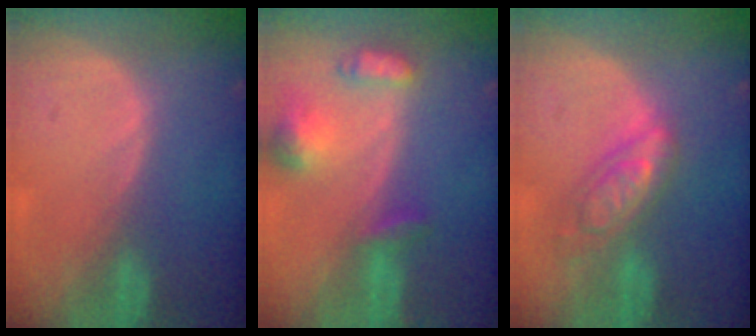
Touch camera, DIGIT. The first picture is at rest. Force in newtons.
{"total": 6.8, "press": 6.4, "slide": 2.3}
{"total": 6.3, "press": 6.3, "slide": 0.4}